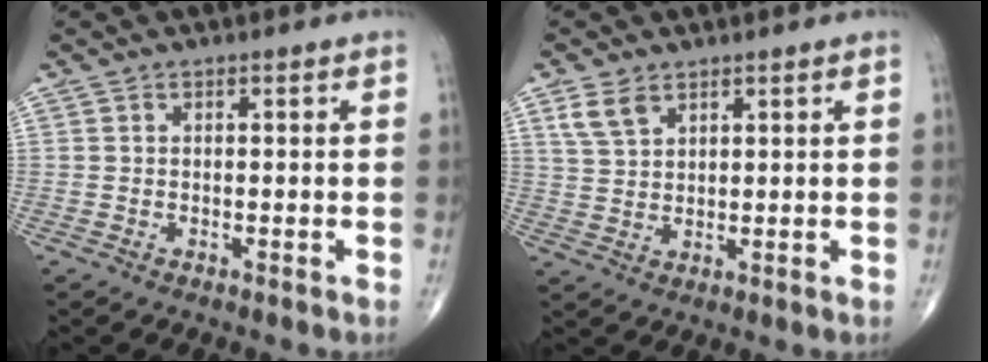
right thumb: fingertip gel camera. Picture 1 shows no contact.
{"total": 4.5, "force": [2.8, 2.5, 2.5], "torque": [-0.046, -0.008, 0.063]}